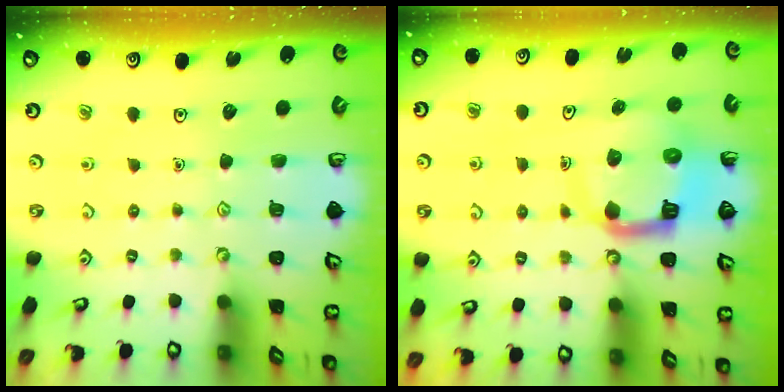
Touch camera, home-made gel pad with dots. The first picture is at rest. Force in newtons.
{"total": 10.5, "press": 10.4, "slide": 1.2}